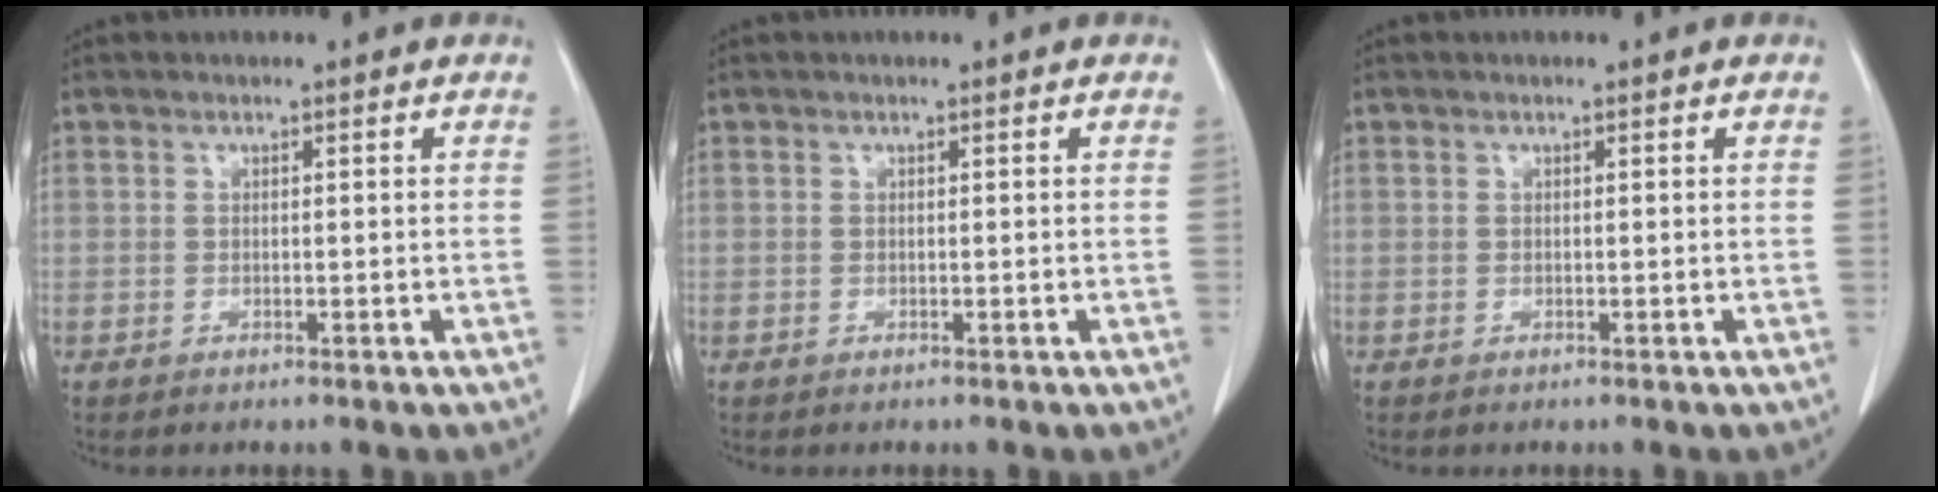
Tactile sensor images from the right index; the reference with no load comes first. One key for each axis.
{"total": 0.0}
{"total": 0.0}